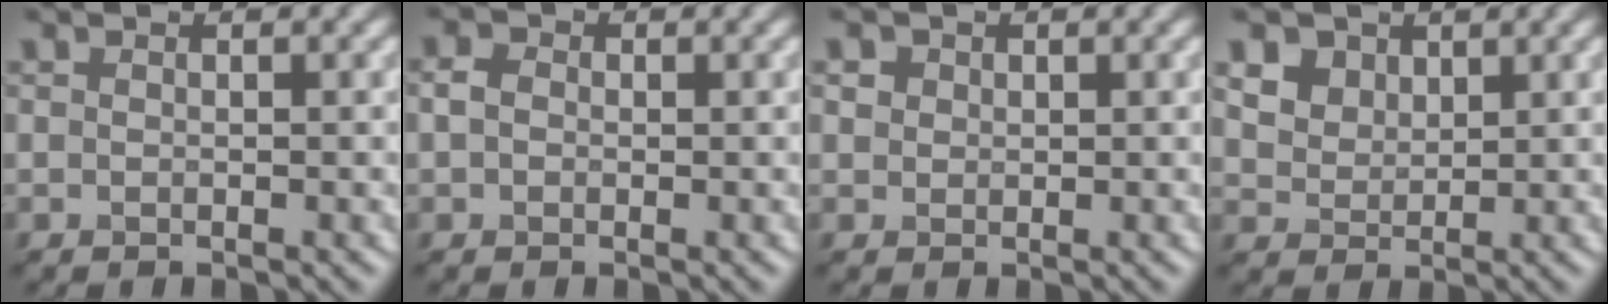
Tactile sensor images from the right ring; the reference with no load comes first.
{"total": 0.6, "force": [-0.5, 0.2, -0.3], "torque": [-0.017, 0.006, 0.011]}
{"total": 0.8, "force": [0.1, -0.1, -0.8], "torque": [-0.001, 0.000, 0.018]}
{"total": 4.1, "force": [3.0, 2.6, 1.0], "torque": [-0.078, 0.007, 0.085]}